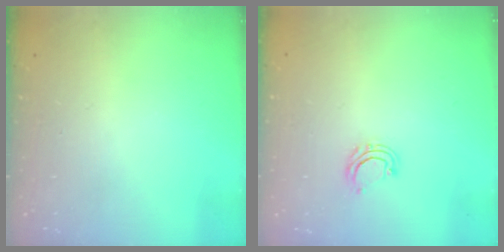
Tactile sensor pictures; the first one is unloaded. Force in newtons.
{"total": 6.3, "press": 6.2, "slide": 1.0}